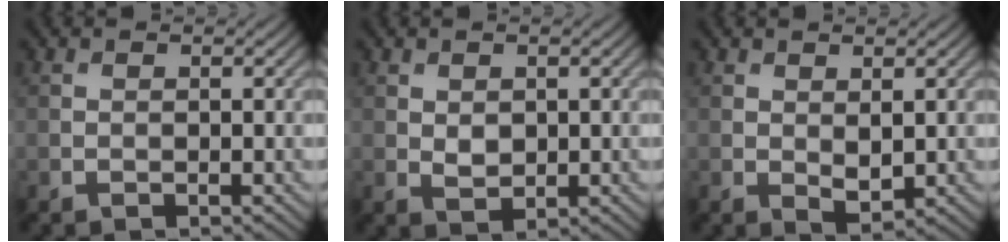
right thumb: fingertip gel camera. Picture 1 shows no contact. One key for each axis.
{"total": 1.8, "fx": 0.4, "fy": 1.3, "fz": 1.1, "tx": -0.026, "ty": -0.005, "tz": 0.013}
{"total": 1.9, "fx": 0.5, "fy": 1.0, "fz": 1.6, "tx": -0.030, "ty": -0.009, "tz": 0.014}